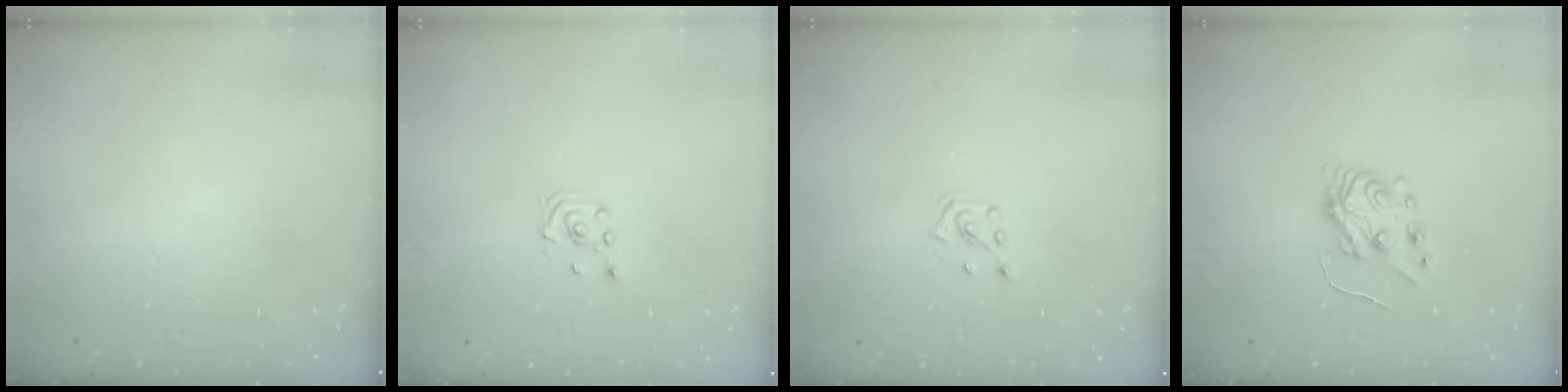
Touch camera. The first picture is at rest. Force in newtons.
{"total": 1.6, "press": 1.4, "slide": 0.9}
{"total": 2.8, "press": 2.8, "slide": 0.2}
{"total": 6.0, "press": 6.0, "slide": 0.6}